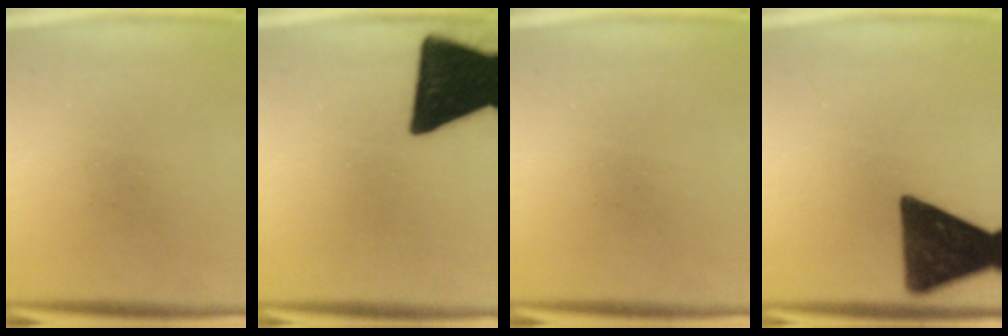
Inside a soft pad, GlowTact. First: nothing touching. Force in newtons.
{"total": 19.1}
{"total": 0.0}
{"total": 15.9}